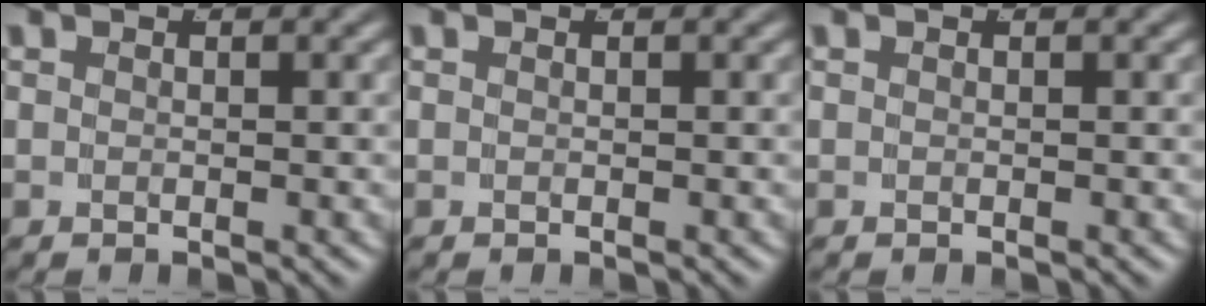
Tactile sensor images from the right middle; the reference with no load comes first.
{"total": 0.0}
{"total": 0.0}